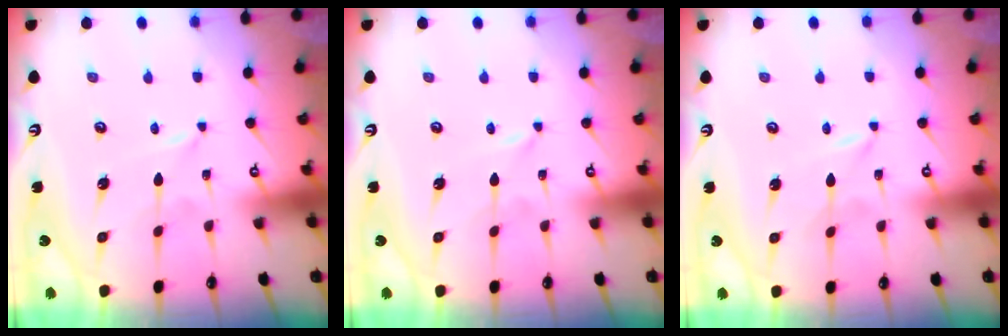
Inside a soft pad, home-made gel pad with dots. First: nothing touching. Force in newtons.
{"total": 0.0}
{"total": 0.0}